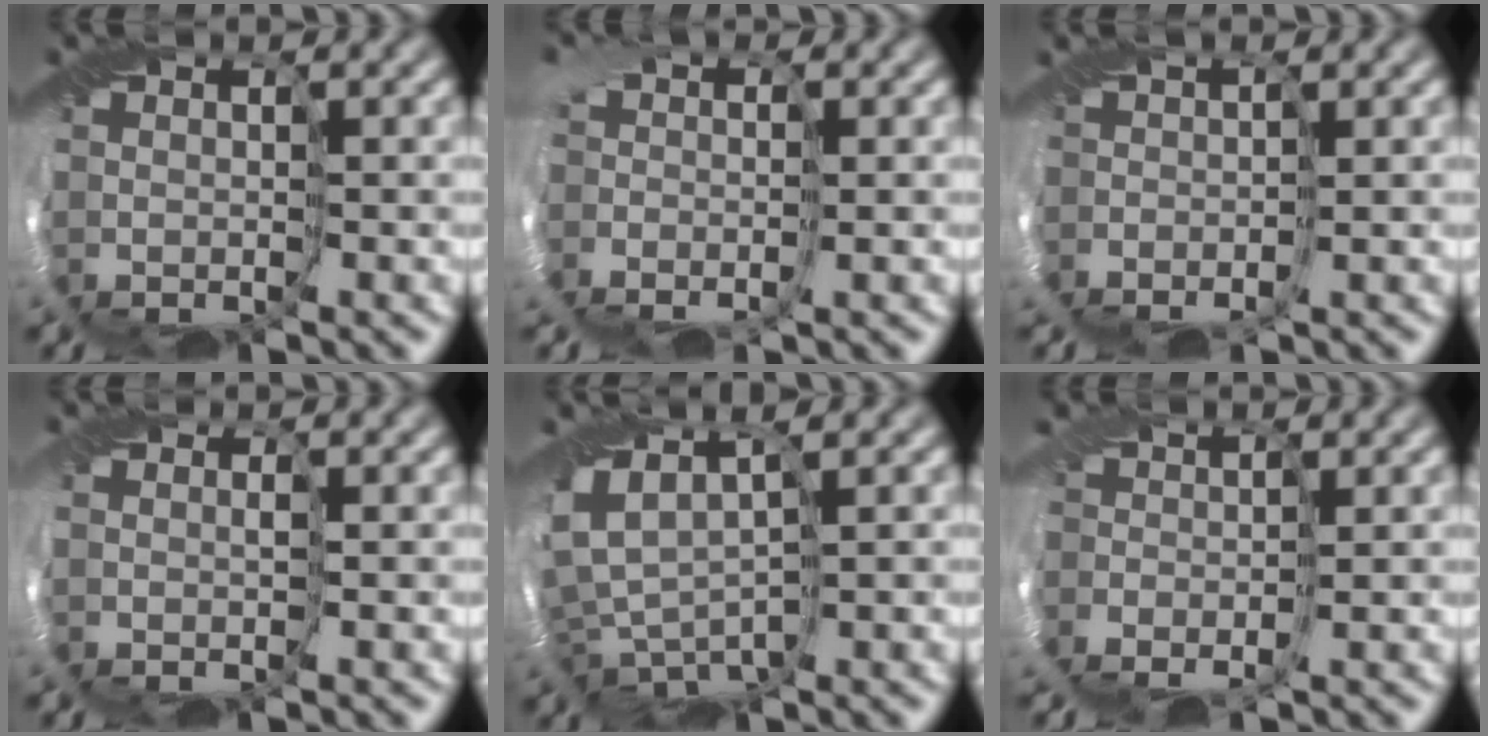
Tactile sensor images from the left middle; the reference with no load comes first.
{"total": 2.8, "force": [-1.0, 1.9, 1.8], "torque": [-0.023, 0.003, -0.018]}
{"total": 0.0}
{"total": 0.6, "force": [0.0, 0.5, 0.3], "torque": [-0.005, 0.000, -0.001]}
{"total": 6.9, "force": [-0.6, 4.3, 5.3], "torque": [-0.113, -0.014, 0.009]}
{"total": 2.5, "force": [-1.5, 1.5, 1.4], "torque": [-0.026, 0.000, -0.031]}